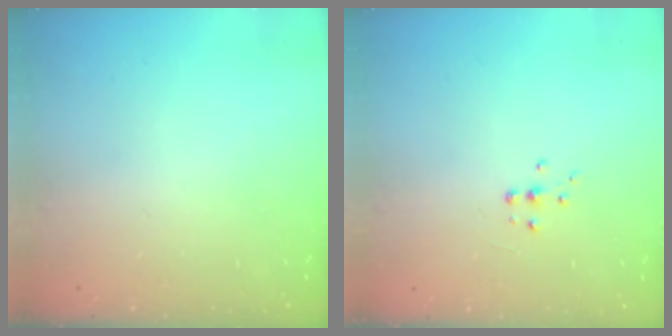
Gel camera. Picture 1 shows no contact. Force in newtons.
{"total": 5.3, "press": 5.3, "slide": 0.5}